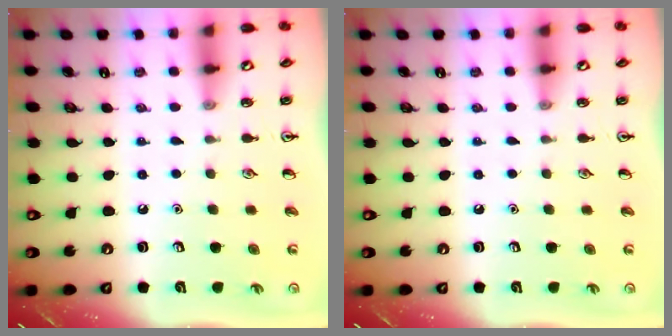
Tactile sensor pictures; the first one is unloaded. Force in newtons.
{"total": 0.0}